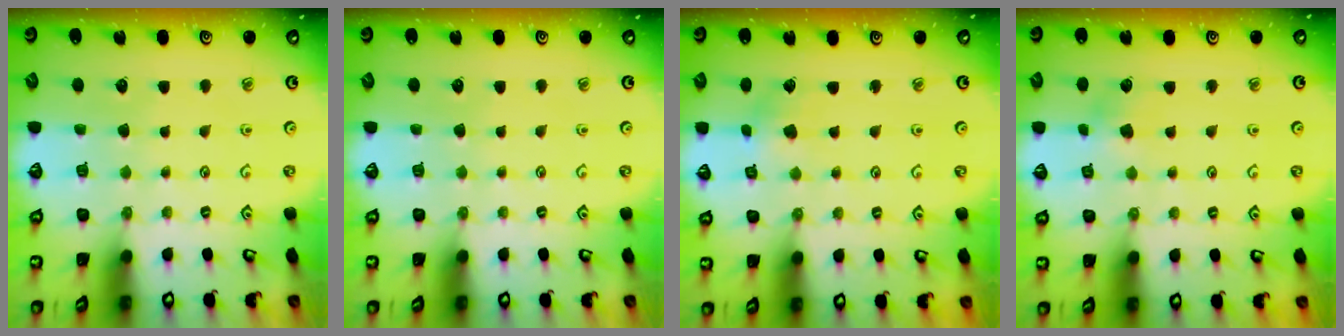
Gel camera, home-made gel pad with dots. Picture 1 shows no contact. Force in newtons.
{"total": 0.0}
{"total": 3.1, "press": 3.1, "slide": 0.4}
{"total": 3.9, "press": 3.9, "slide": 0.4}